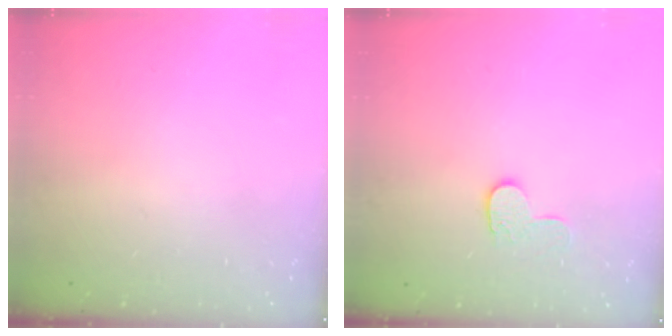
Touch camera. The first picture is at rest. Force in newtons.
{"total": 7.3, "press": 7.3, "slide": 0.2}